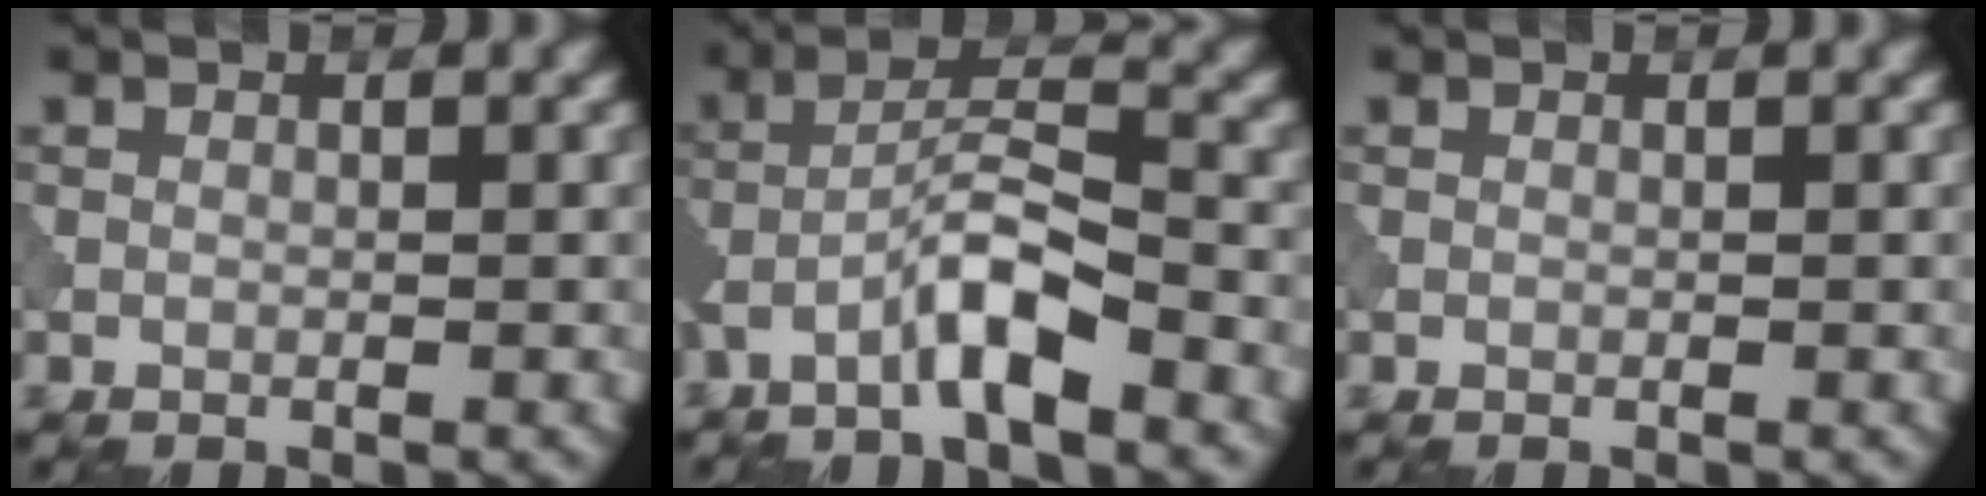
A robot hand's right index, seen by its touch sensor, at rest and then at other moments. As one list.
[{"total": 5.2, "force": [-3.1, 0.9, 4.1], "torque": [-0.073, 0.015, -0.065]}, {"total": 0.0}]